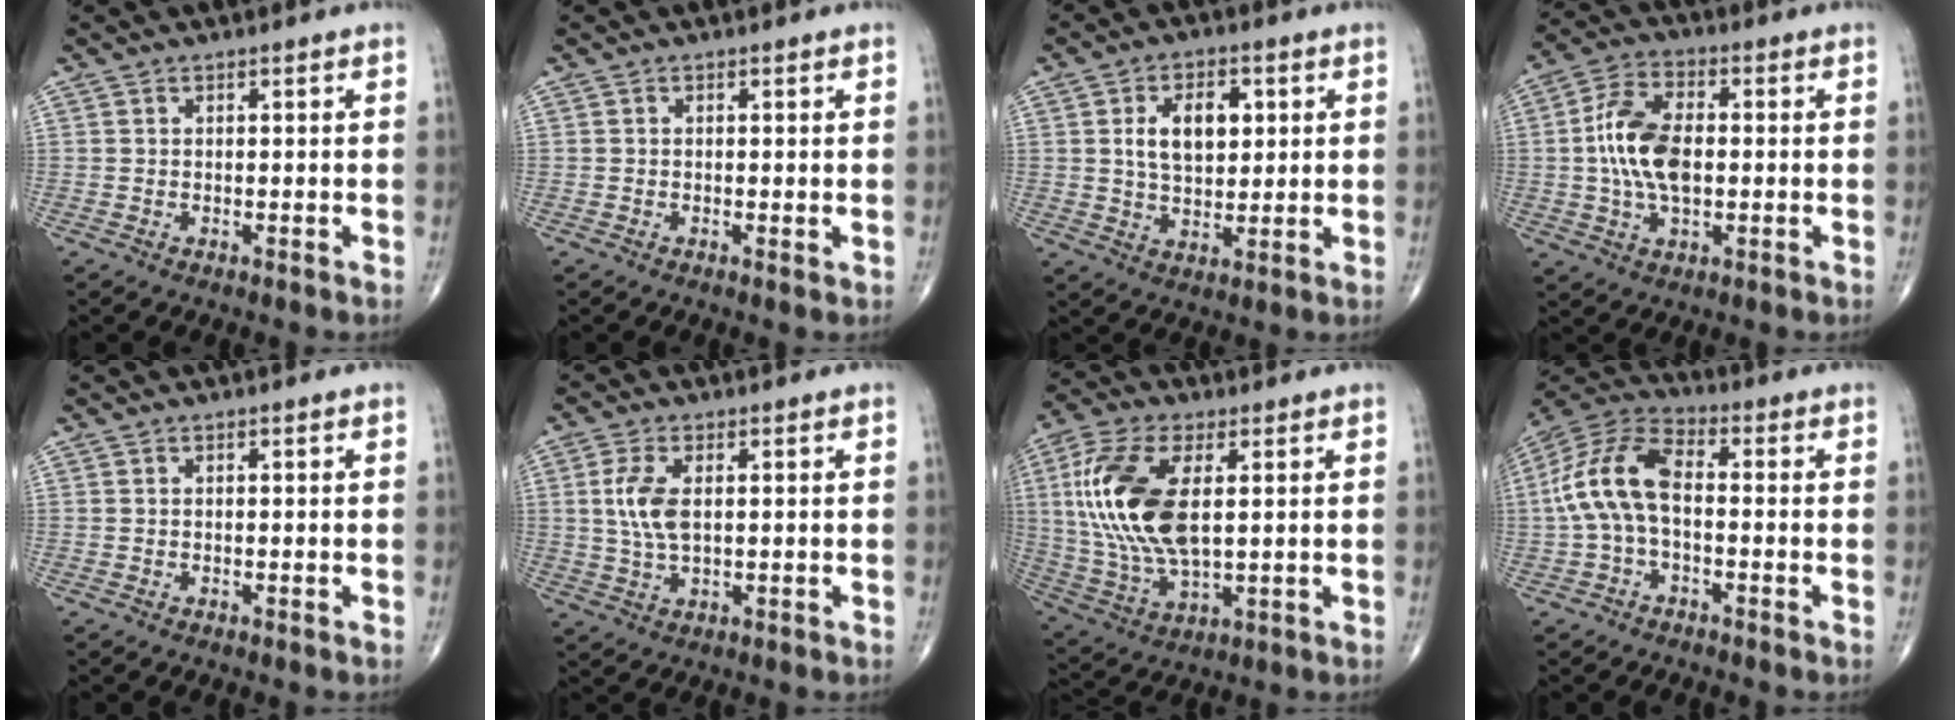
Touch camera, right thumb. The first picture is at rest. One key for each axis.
{"total": 0.6, "fx": 0.0, "fy": 0.2, "fz": 0.6, "tx": -0.014, "ty": -0.004, "tz": -0.001}
{"total": 9.5, "fx": 2.2, "fy": 5.8, "fz": 7.2, "tx": -0.100, "ty": -0.005, "tz": 0.041}
{"total": 12.2, "fx": 0.0, "fy": 6.8, "fz": 10.2, "tx": -0.195, "ty": 0.014, "tz": -0.002}
{"total": 0.0}
{"total": 6.5, "fx": 1.1, "fy": 3.2, "fz": 5.6, "tx": -0.128, "ty": -0.001, "tz": 0.022}
{"total": 18.6, "fx": 3.2, "fy": 9.1, "fz": 15.9, "tx": -0.340, "ty": -0.007, "tz": 0.065}
{"total": 12.6, "fx": -0.6, "fy": 6.7, "fz": 10.6, "tx": -0.223, "ty": 0.038, "tz": -0.021}